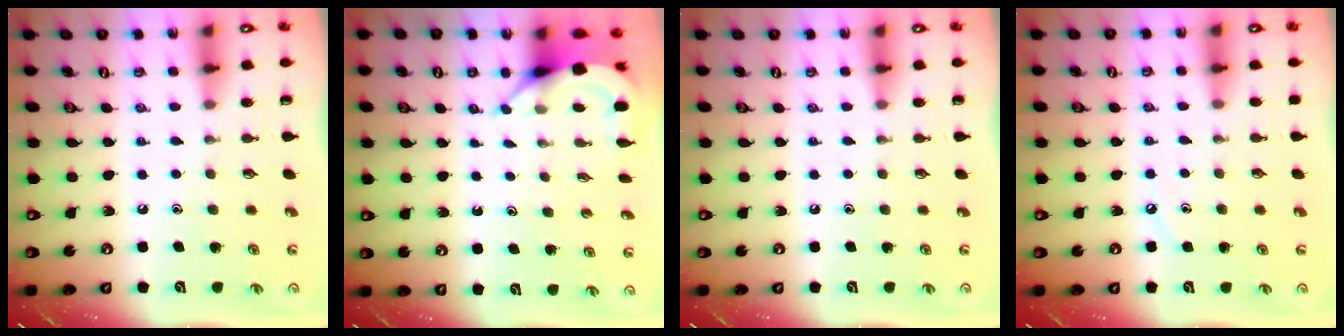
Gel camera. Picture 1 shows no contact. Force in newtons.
{"total": 4.3, "press": 4.3, "slide": 0.2}
{"total": 0.0}
{"total": 3.2, "press": 3.1, "slide": 0.5}